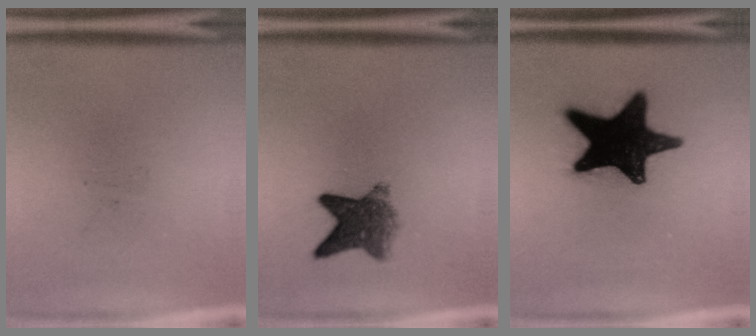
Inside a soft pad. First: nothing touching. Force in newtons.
{"total": 6.1}
{"total": 19.6}